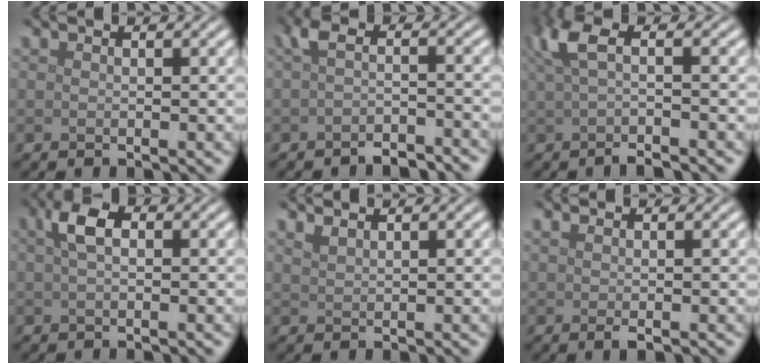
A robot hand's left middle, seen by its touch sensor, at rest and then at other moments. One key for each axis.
{"total": 3.0, "fx": -1.8, "fy": 1.3, "fz": 2.0, "tx": -0.035, "ty": -0.005, "tz": -0.038}
{"total": 4.0, "fx": 0.0, "fy": 1.1, "fz": 3.8, "tx": -0.070, "ty": 0.005, "tz": -0.003}
{"total": 2.6, "fx": 0.7, "fy": 1.3, "fz": 2.2, "tx": -0.041, "ty": 0.009, "tz": 0.009}
{"total": 1.1, "fx": 1.0, "fy": 0.3, "fz": 0.4, "tx": -0.005, "ty": 0.001, "tz": 0.019}
{"total": 1.0, "fx": 0.2, "fy": 0.3, "fz": 1.0, "tx": -0.018, "ty": 0.003, "tz": 0.003}